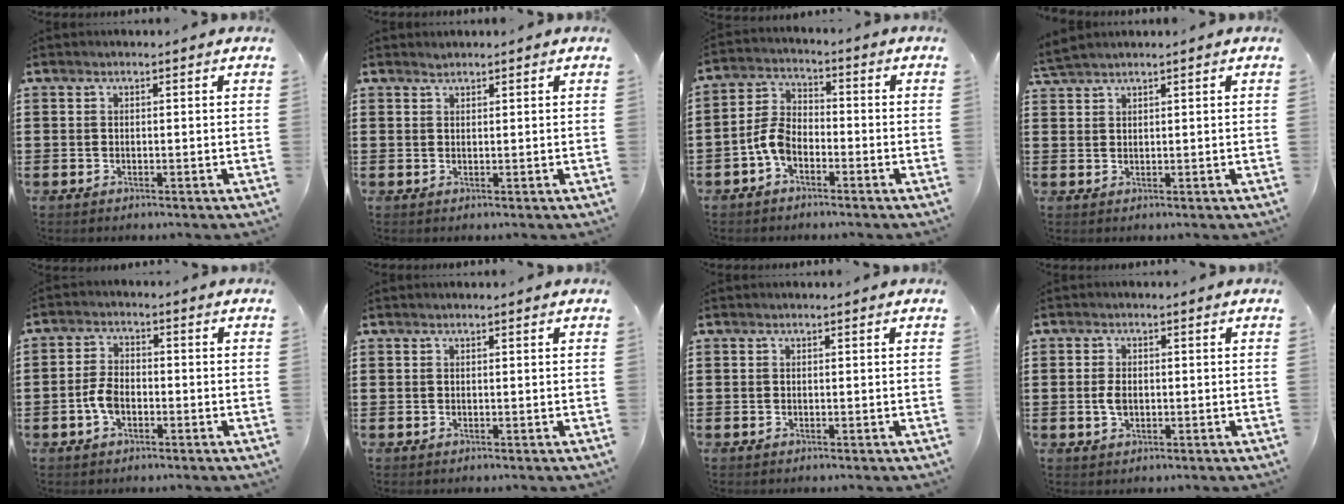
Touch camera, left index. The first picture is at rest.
{"total": 0.9, "force": [0.8, 0.2, 0.1], "torque": [-0.003, 0.001, 0.017]}
{"total": 5.3, "force": [-2.7, 3.0, 3.4], "torque": [-0.095, 0.005, -0.060]}
{"total": 1.8, "force": [1.7, -0.2, 0.5], "torque": [-0.014, 0.001, 0.035]}
{"total": 4.1, "force": [-1.2, 2.3, 3.1], "torque": [-0.083, -0.003, -0.030]}
{"total": 0.0}
{"total": 0.0}
{"total": 2.8, "force": [-0.1, 1.6, 2.3], "torque": [-0.059, -0.001, -0.007]}